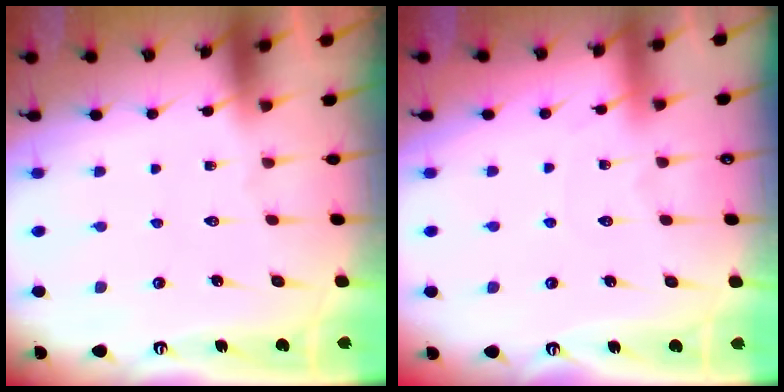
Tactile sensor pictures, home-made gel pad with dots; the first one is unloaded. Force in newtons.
{"total": 3.0, "press": 2.9, "slide": 0.4}